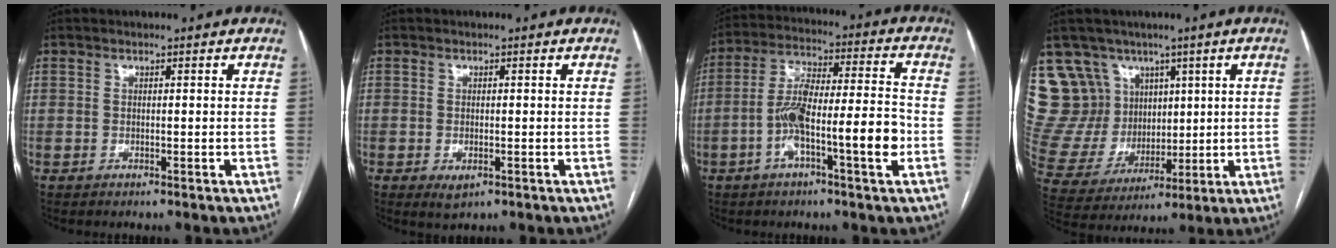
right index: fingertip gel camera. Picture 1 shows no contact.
{"total": 2.2, "force": [-0.9, 0.9, 1.7], "torque": [-0.026, -0.002, -0.006]}
{"total": 12.9, "force": [-3.9, 1.6, 12.2], "torque": [-0.217, 0.020, -0.069]}
{"total": 15.2, "force": [8.4, 12.1, 3.8], "torque": [-0.098, 0.059, 0.186]}